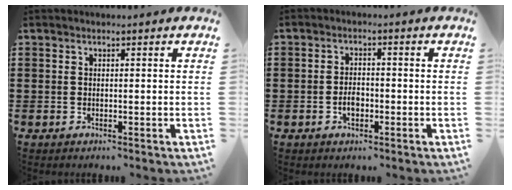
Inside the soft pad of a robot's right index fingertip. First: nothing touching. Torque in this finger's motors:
{"motor_torque": [1.71, 0.43, 0.46, 0.01]}